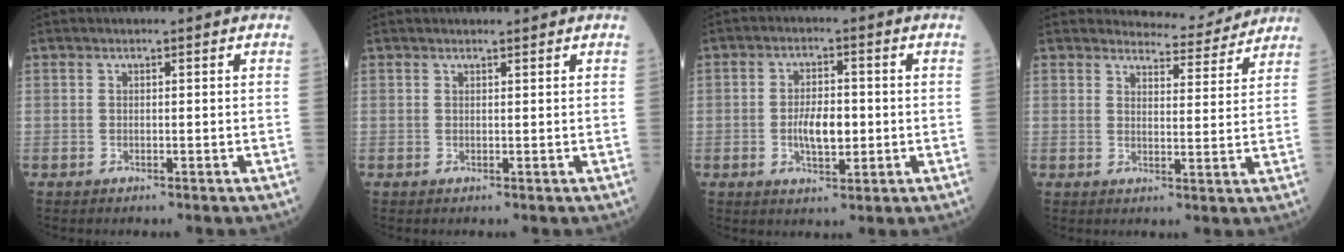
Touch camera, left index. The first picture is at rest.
{"total": 0.6, "force": [0.6, 0.0, 0.1], "torque": [-0.007, -0.001, 0.011]}
{"total": 5.5, "force": [-1.1, 2.3, 4.9], "torque": [-0.095, -0.003, -0.017]}
{"total": 6.3, "force": [6.2, 0.9, -0.5], "torque": [0.003, -0.012, 0.072]}